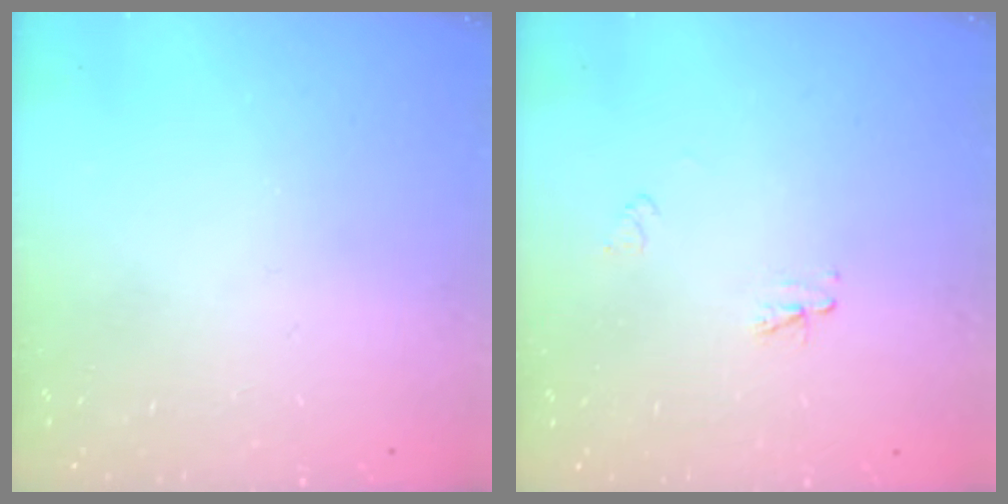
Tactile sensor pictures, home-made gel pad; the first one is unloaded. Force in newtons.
{"total": 2.3, "press": 2.3, "slide": 0.3}